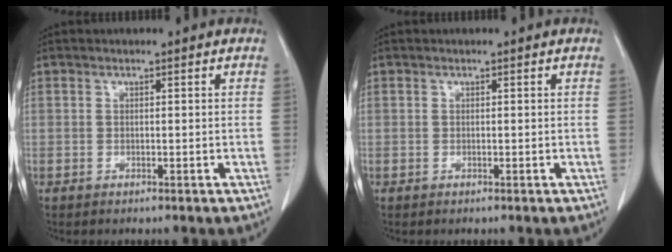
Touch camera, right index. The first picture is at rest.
{"total": 0.0}